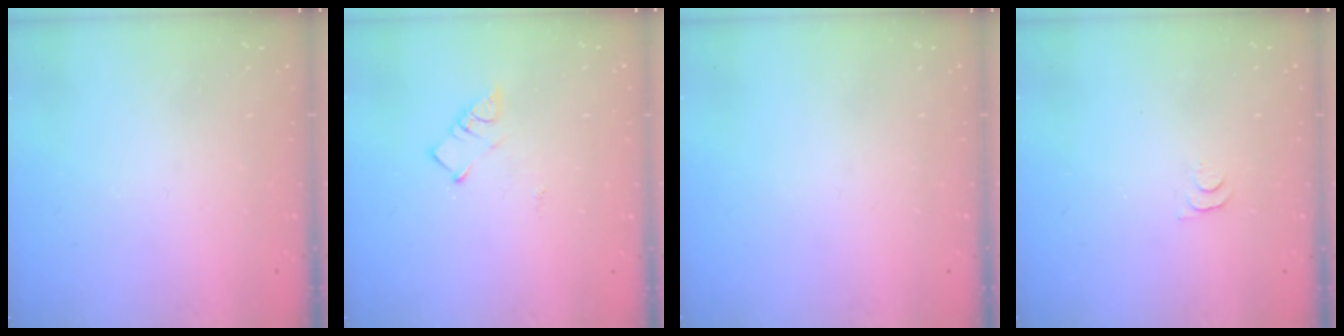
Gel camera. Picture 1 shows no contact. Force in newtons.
{"total": 3.6, "press": 3.5, "slide": 0.4}
{"total": 0.0}
{"total": 5.2, "press": 5.1, "slide": 0.5}